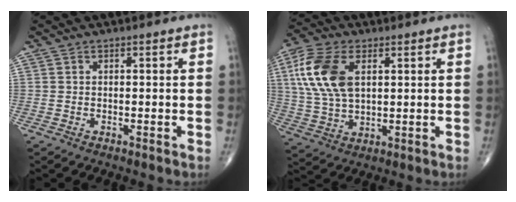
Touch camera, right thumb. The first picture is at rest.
{"total": 14.0, "force": [3.9, 7.9, 11.0], "torque": [-0.237, -0.001, 0.078]}